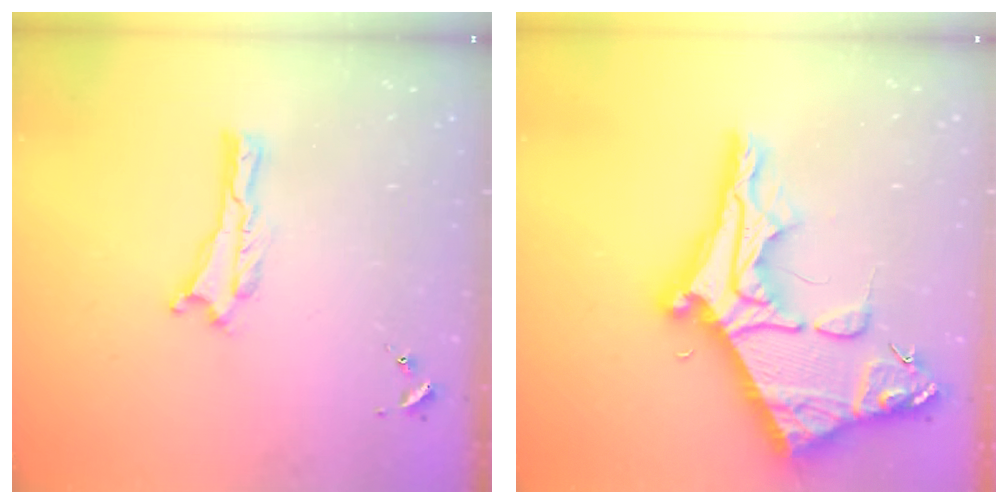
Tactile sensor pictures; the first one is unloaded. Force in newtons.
{"total": 13.4, "press": 13.4, "slide": 1.3}